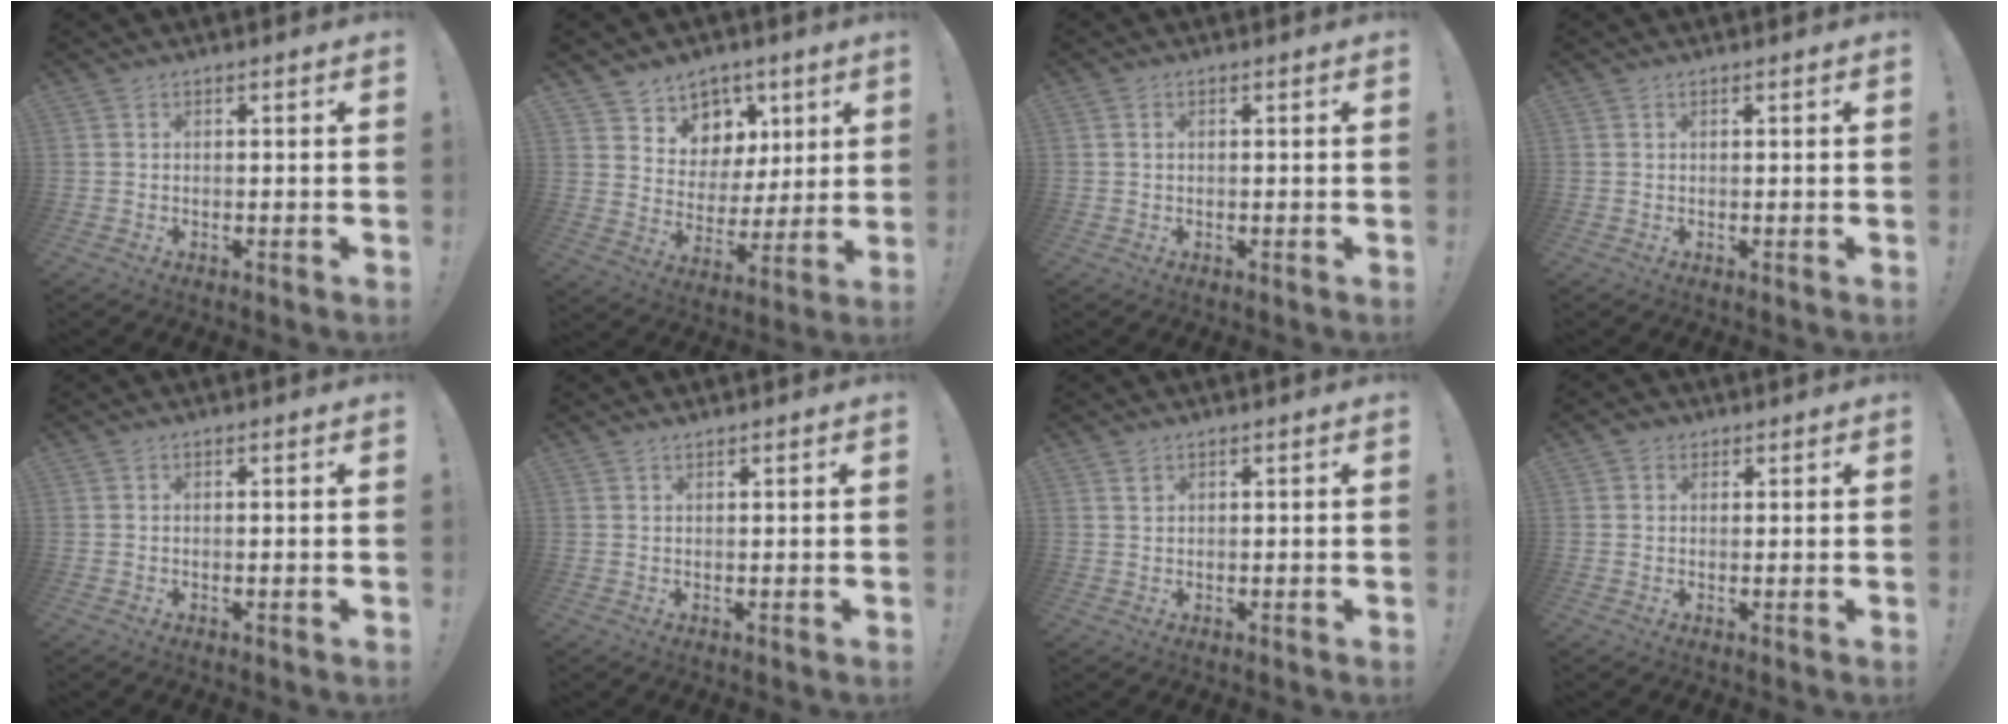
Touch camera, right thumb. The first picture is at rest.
{"total": 9.4, "force": [5.2, 7.8, 1.0], "torque": [-0.019, -0.047, 0.117]}
{"total": 0.8, "force": [0.3, 0.5, 0.4], "torque": [-0.009, 0.002, 0.006]}
{"total": 0.0}
{"total": 0.7, "force": [-0.1, -0.3, 0.6], "torque": [-0.012, 0.000, -0.002]}
{"total": 1.0, "force": [0.9, 0.1, 0.1], "torque": [-0.002, 0.000, 0.018]}
{"total": 1.2, "force": [0.9, 0.8, 0.4], "torque": [0.009, -0.007, 0.014]}
{"total": 2.2, "force": [1.1, 1.9, 0.5], "torque": [-0.003, 0.000, 0.019]}